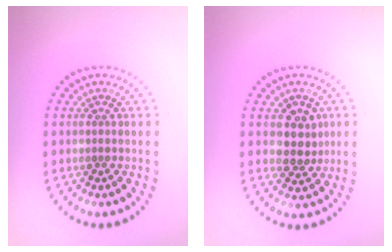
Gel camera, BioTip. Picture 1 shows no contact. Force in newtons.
{"total": 3.0, "press": 2.8, "slide": 0.8}